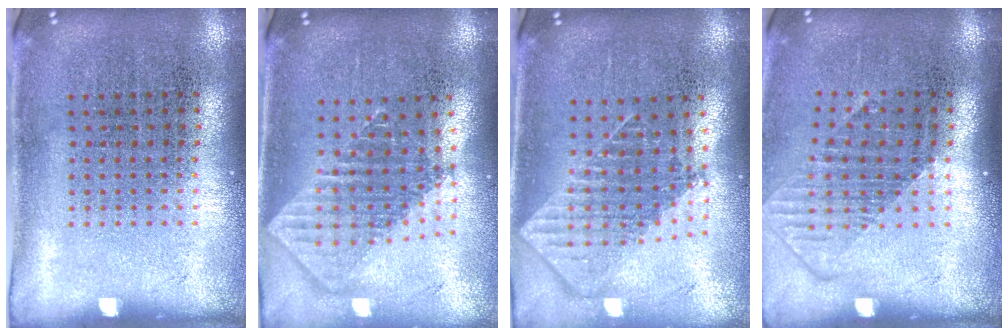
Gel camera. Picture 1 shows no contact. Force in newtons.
{"total": 1.9, "press": 1.5, "slide": 1.2}
{"total": 1.9, "press": 1.5, "slide": 1.1}
{"total": 1.4, "press": 1.1, "slide": 0.9}